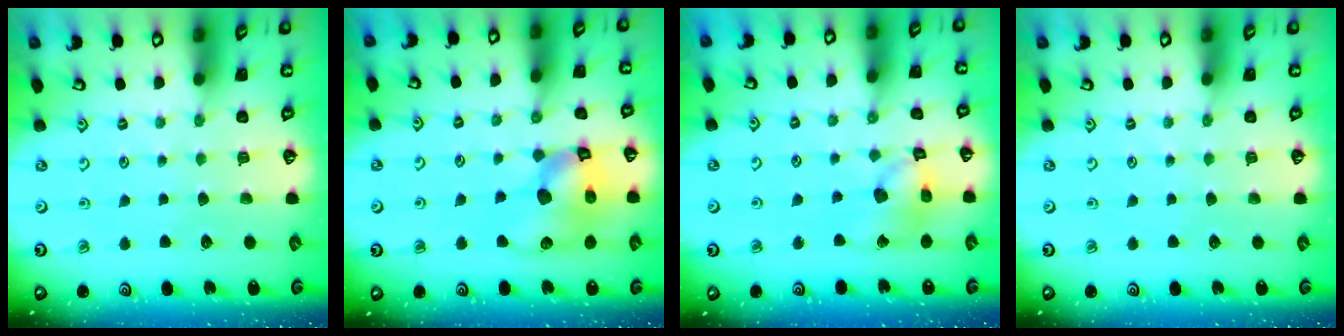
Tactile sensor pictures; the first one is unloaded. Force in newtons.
{"total": 15.4, "press": 15.2, "slide": 2.1}
{"total": 13.0, "press": 12.8, "slide": 2.0}
{"total": 0.0}